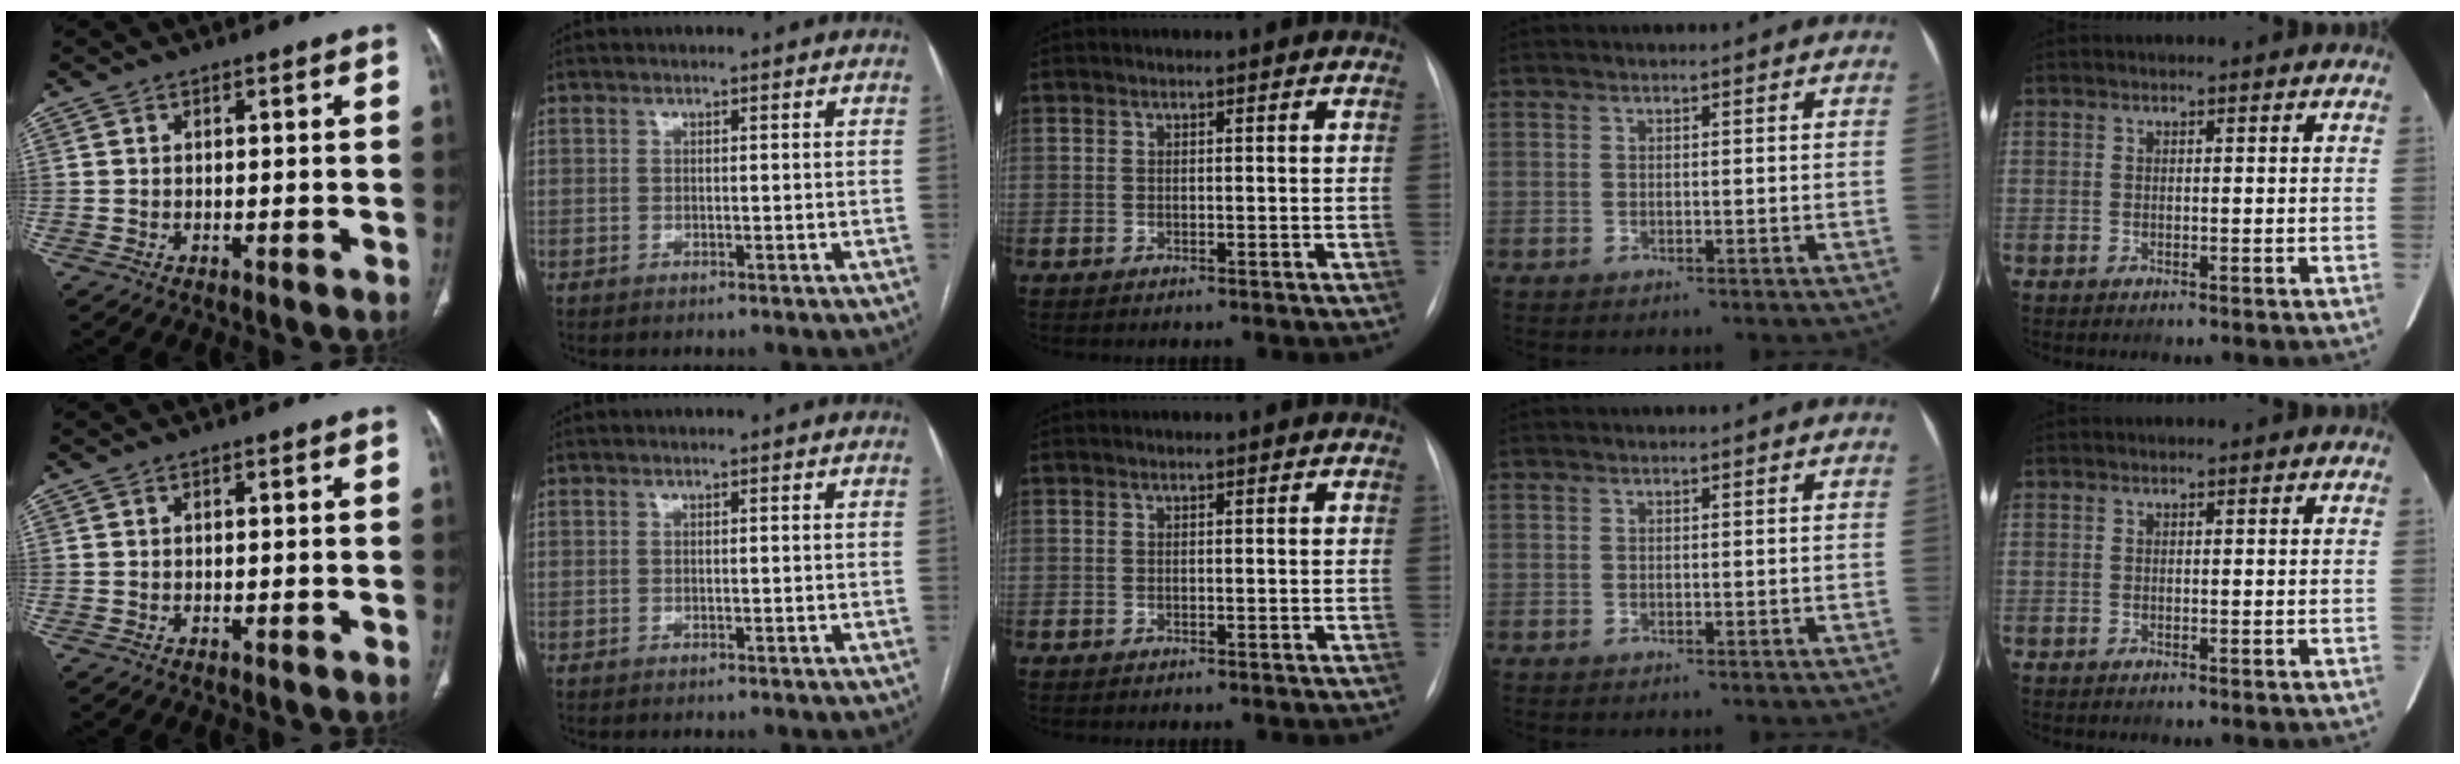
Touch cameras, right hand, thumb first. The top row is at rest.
{}